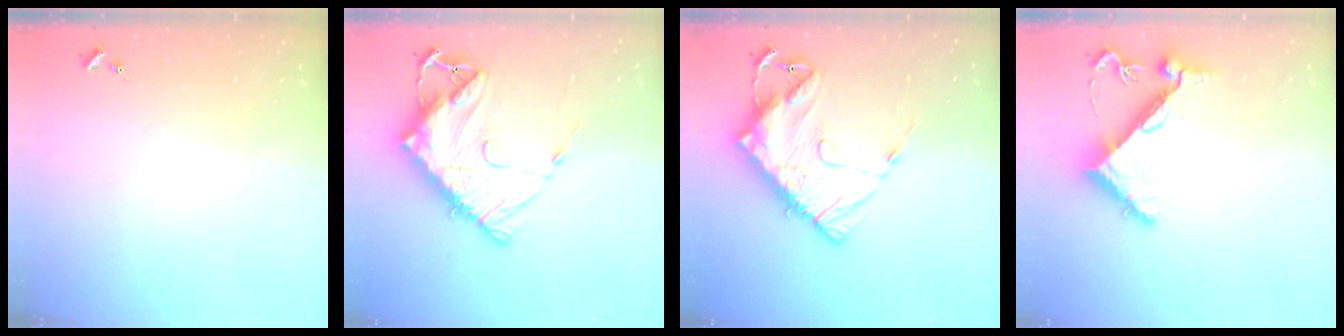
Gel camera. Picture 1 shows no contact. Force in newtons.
{"total": 18.7, "press": 18.6, "slide": 1.9}
{"total": 16.9, "press": 16.8, "slide": 1.8}
{"total": 6.7, "press": 6.6, "slide": 0.7}